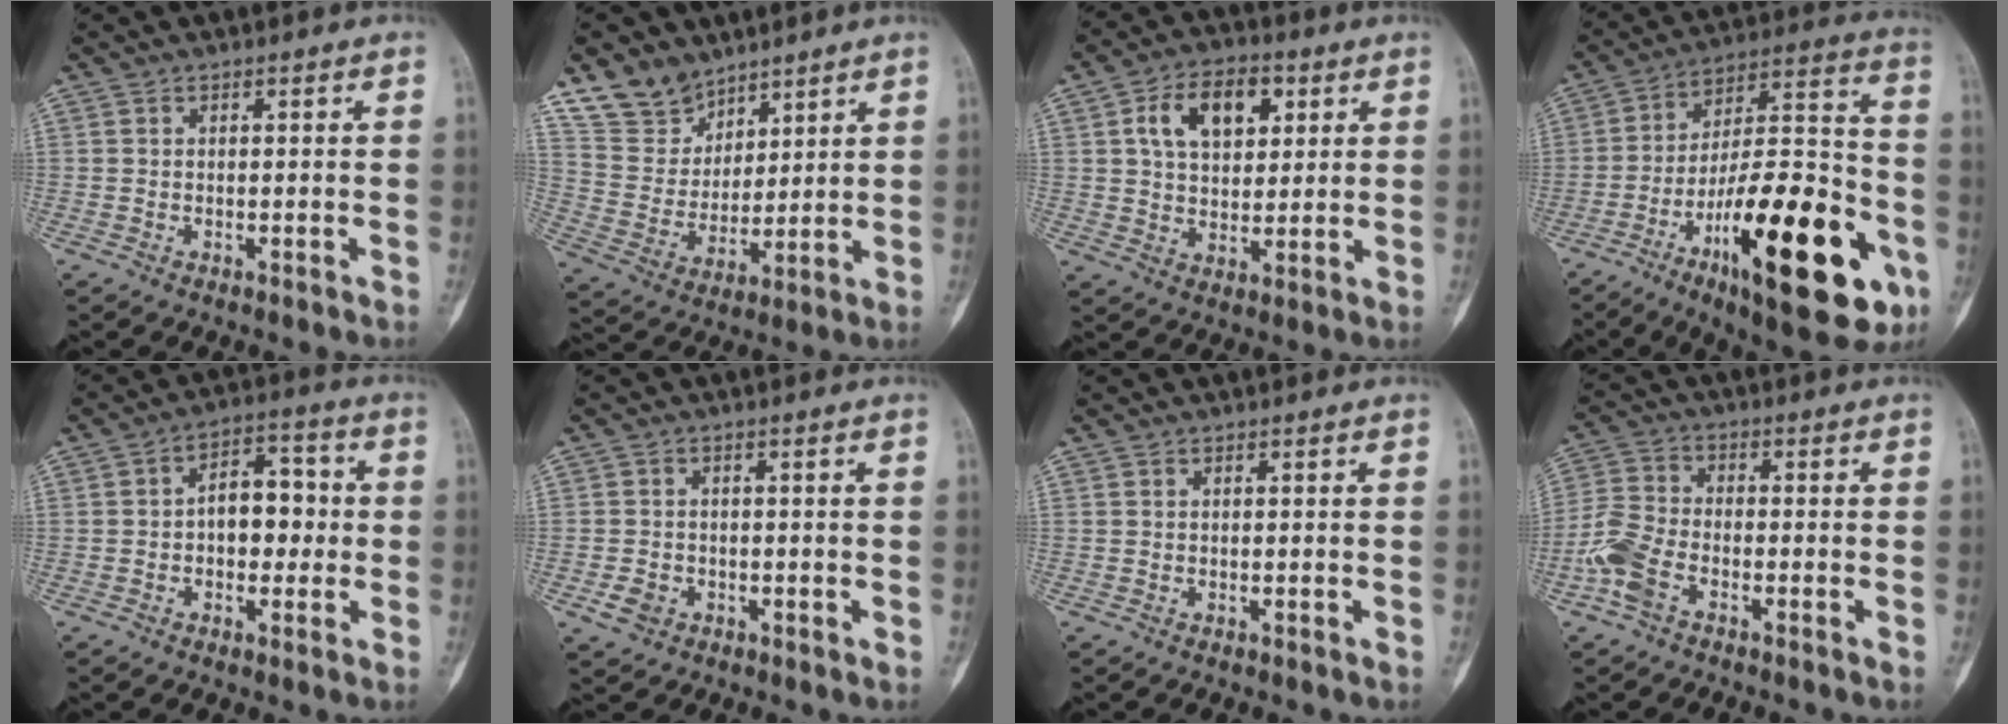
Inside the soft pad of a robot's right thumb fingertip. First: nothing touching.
{"total": 10.8, "force": [8.3, 6.6, 1.9], "torque": [-0.012, -0.051, 0.177]}
{"total": 11.7, "force": [4.0, 7.4, 8.2], "torque": [-0.110, -0.001, 0.065]}
{"total": 30.2, "force": [-12.2, 10.0, 25.7], "torque": [-0.371, 0.059, -0.181]}
{"total": 9.1, "force": [-0.2, 5.8, 7.0], "torque": [-0.073, 0.029, -0.010]}
{"total": 3.0, "force": [-1.2, 2.5, 1.1], "torque": [-0.015, 0.006, -0.018]}
{"total": 0.0}
{"total": 7.4, "force": [-3.5, 4.2, 5.0], "torque": [-0.119, 0.018, -0.078]}